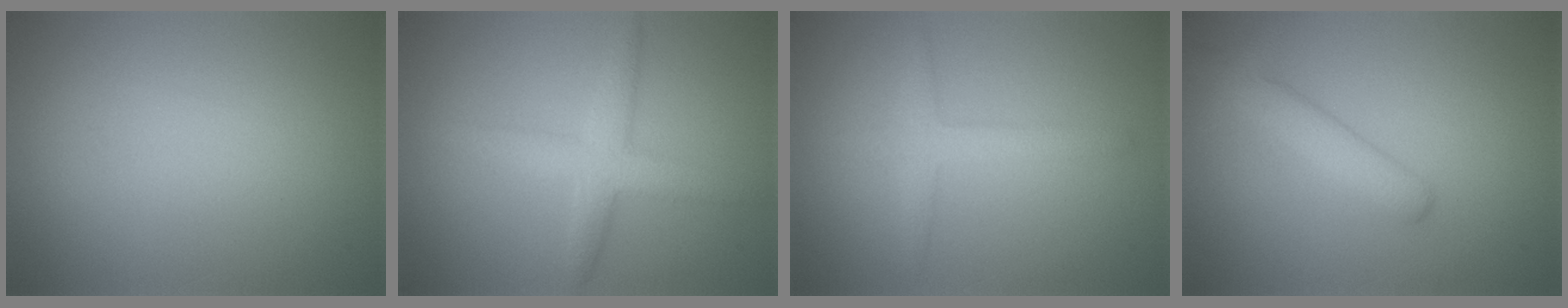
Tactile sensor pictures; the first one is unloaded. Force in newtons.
{"total": 3.7, "press": 3.7, "slide": 0.1}
{"total": 2.3, "press": 2.3, "slide": 0.1}
{"total": 3.1, "press": 3.1, "slide": 0.1}